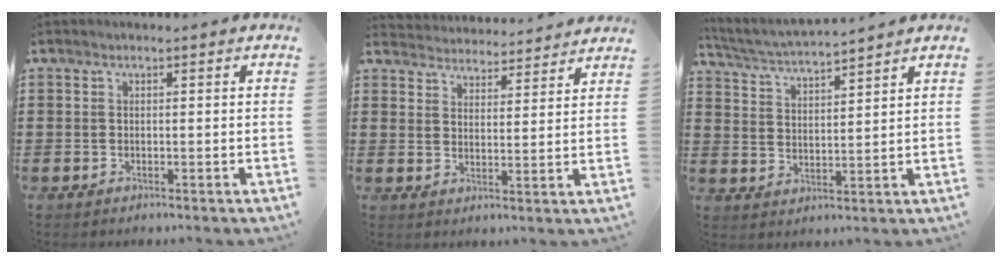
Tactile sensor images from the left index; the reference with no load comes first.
{"total": 4.1, "force": [4.0, 0.0, -0.5], "torque": [-0.009, -0.027, 0.070]}
{"total": 3.7, "force": [3.6, -0.5, 0.7], "torque": [-0.031, -0.023, 0.059]}